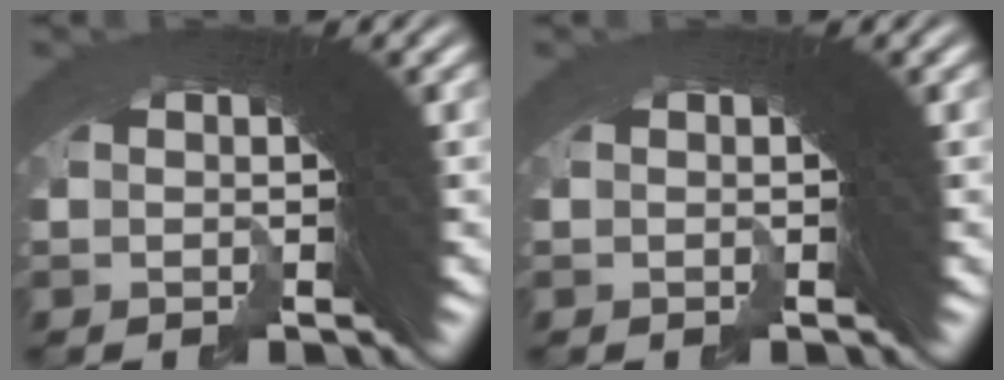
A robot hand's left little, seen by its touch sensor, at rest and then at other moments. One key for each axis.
{"total": 0.0}